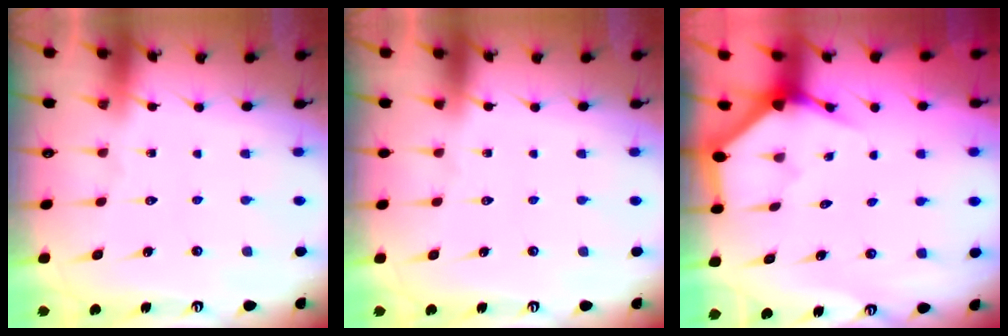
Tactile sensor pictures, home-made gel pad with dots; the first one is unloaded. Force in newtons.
{"total": 0.0}
{"total": 3.5, "press": 3.5, "slide": 0.2}